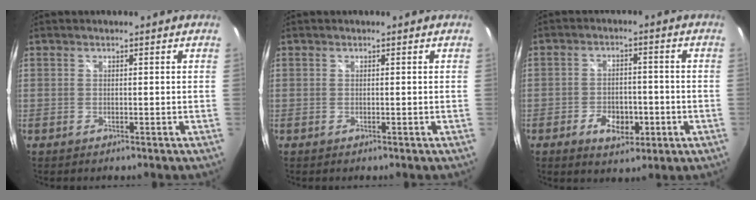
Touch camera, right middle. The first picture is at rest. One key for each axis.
{"total": 0.0}
{"total": 7.3, "fx": -3.1, "fy": 4.0, "fz": 5.3, "tx": -0.108, "ty": 0.000, "tz": -0.041}